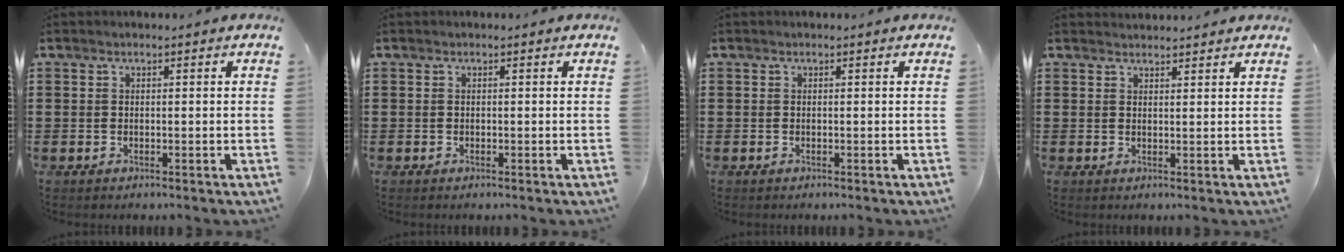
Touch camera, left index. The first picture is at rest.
{"total": 0.0}
{"total": 0.0}
{"total": 1.6, "force": [1.6, 0.2, 0.0], "torque": [-0.005, 0.001, 0.032]}